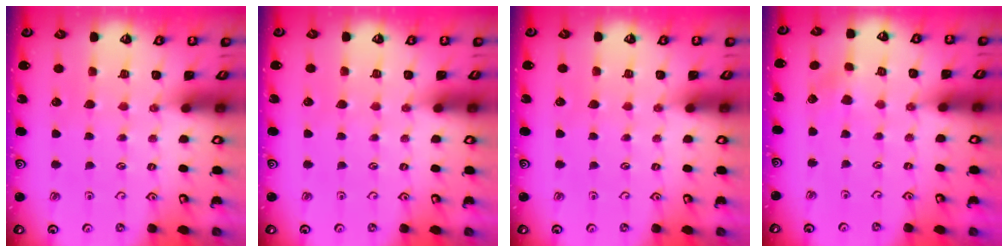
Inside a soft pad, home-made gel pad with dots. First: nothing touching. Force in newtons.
{"total": 0.0}
{"total": 0.0}
{"total": 1.8, "press": 1.8, "slide": 0.2}